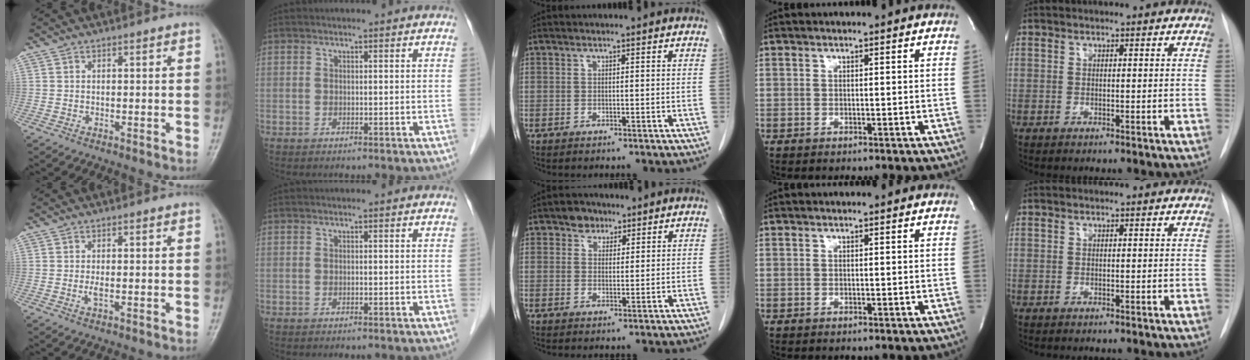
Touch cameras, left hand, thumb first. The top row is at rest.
{"thumb": {"total": 1.4, "force": [-0.3, 0.4, 1.3], "torque": [-0.031, -0.003, -0.007]}, "middle": {"total": 3.2, "force": [2.1, 2.2, 0.8], "torque": [-0.012, 0.005, 0.032]}}